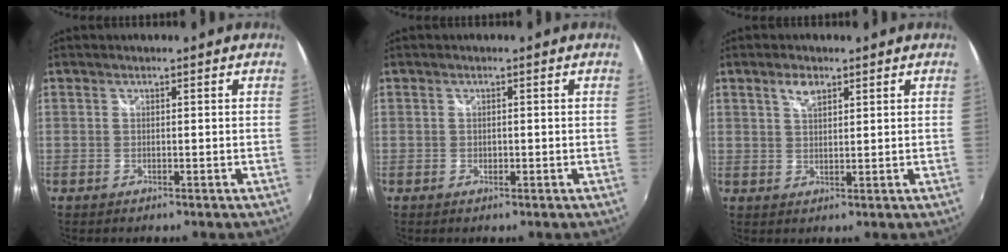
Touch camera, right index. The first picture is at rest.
{"total": 0.6, "force": [-0.2, 0.6, 0.2], "torque": [-0.002, -0.001, -0.003]}
{"total": 3.2, "force": [1.9, 1.5, 2.1], "torque": [-0.035, 0.004, 0.034]}